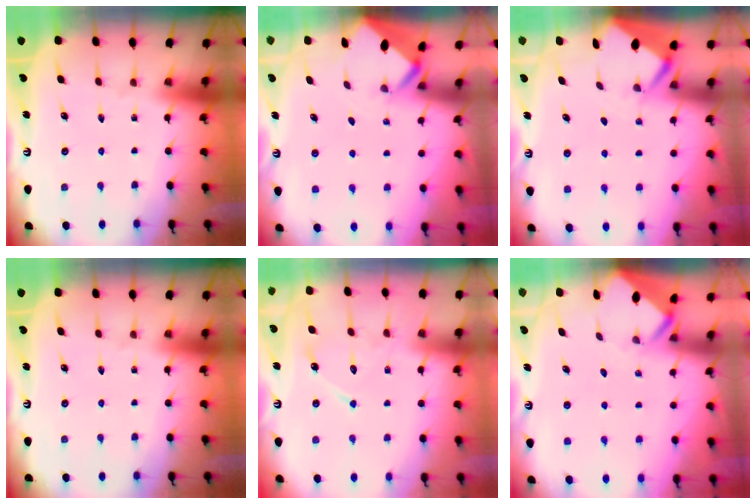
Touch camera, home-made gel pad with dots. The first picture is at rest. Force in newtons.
{"total": 2.2, "press": 2.2, "slide": 0.2}
{"total": 2.9, "press": 2.8, "slide": 0.4}
{"total": 0.0}
{"total": 11.2, "press": 11.2, "slide": 0.5}
{"total": 3.4, "press": 3.4, "slide": 0.3}